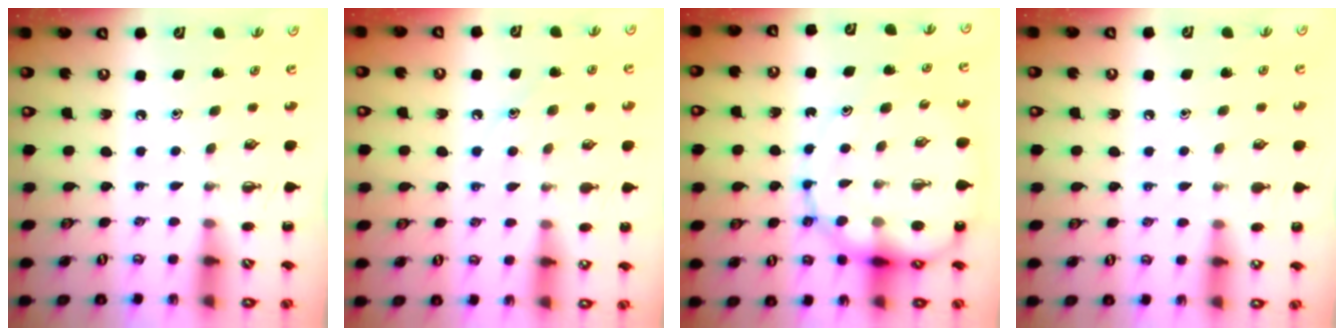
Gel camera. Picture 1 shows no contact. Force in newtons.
{"total": 8.4, "press": 8.2, "slide": 1.5}
{"total": 13.7, "press": 13.2, "slide": 3.7}
{"total": 6.6, "press": 6.3, "slide": 2.2}